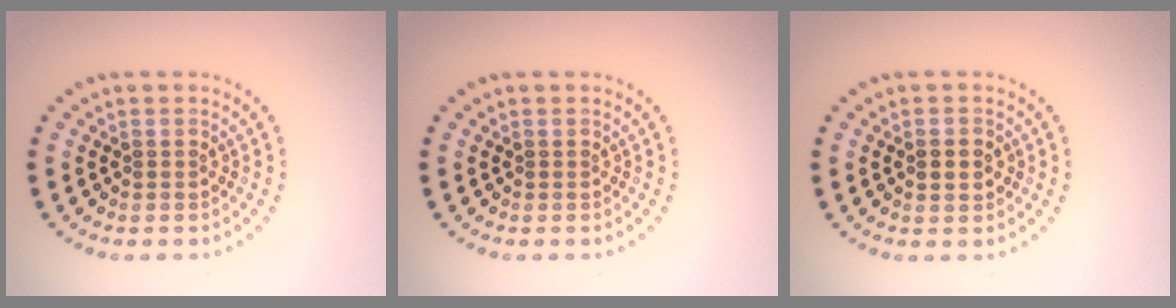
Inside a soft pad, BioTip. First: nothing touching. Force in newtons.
{"total": 0.0}
{"total": 1.6, "press": 1.6, "slide": 0.0}